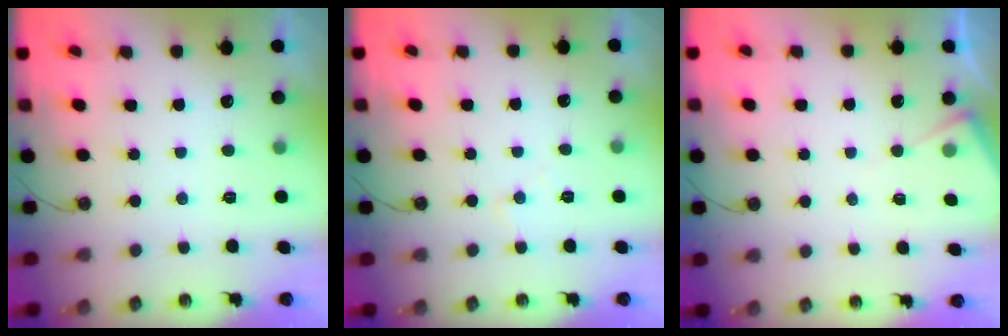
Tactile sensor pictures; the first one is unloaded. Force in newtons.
{"total": 4.7, "press": 4.7, "slide": 0.7}
{"total": 5.3, "press": 5.2, "slide": 0.7}